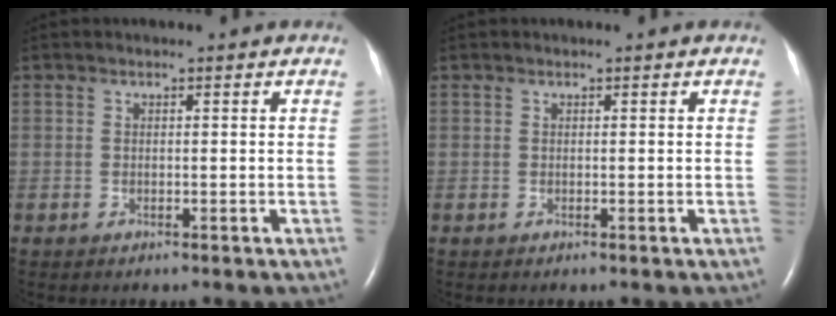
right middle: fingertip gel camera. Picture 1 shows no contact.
{"total": 0.0}